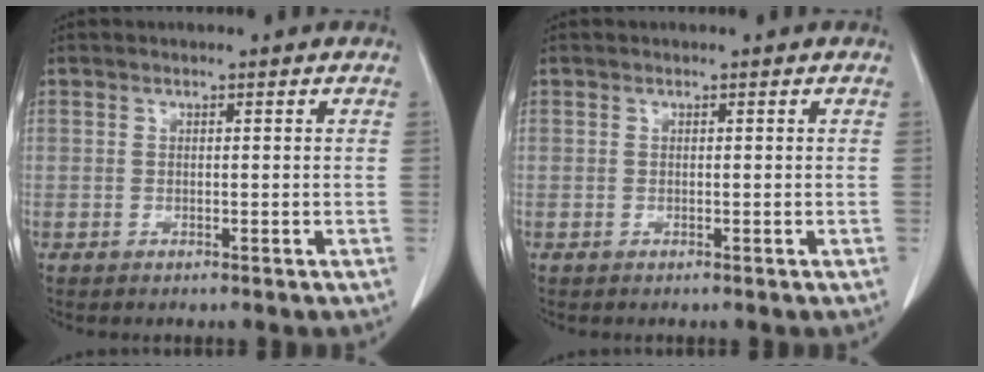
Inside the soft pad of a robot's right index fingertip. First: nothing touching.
{"total": 0.0}